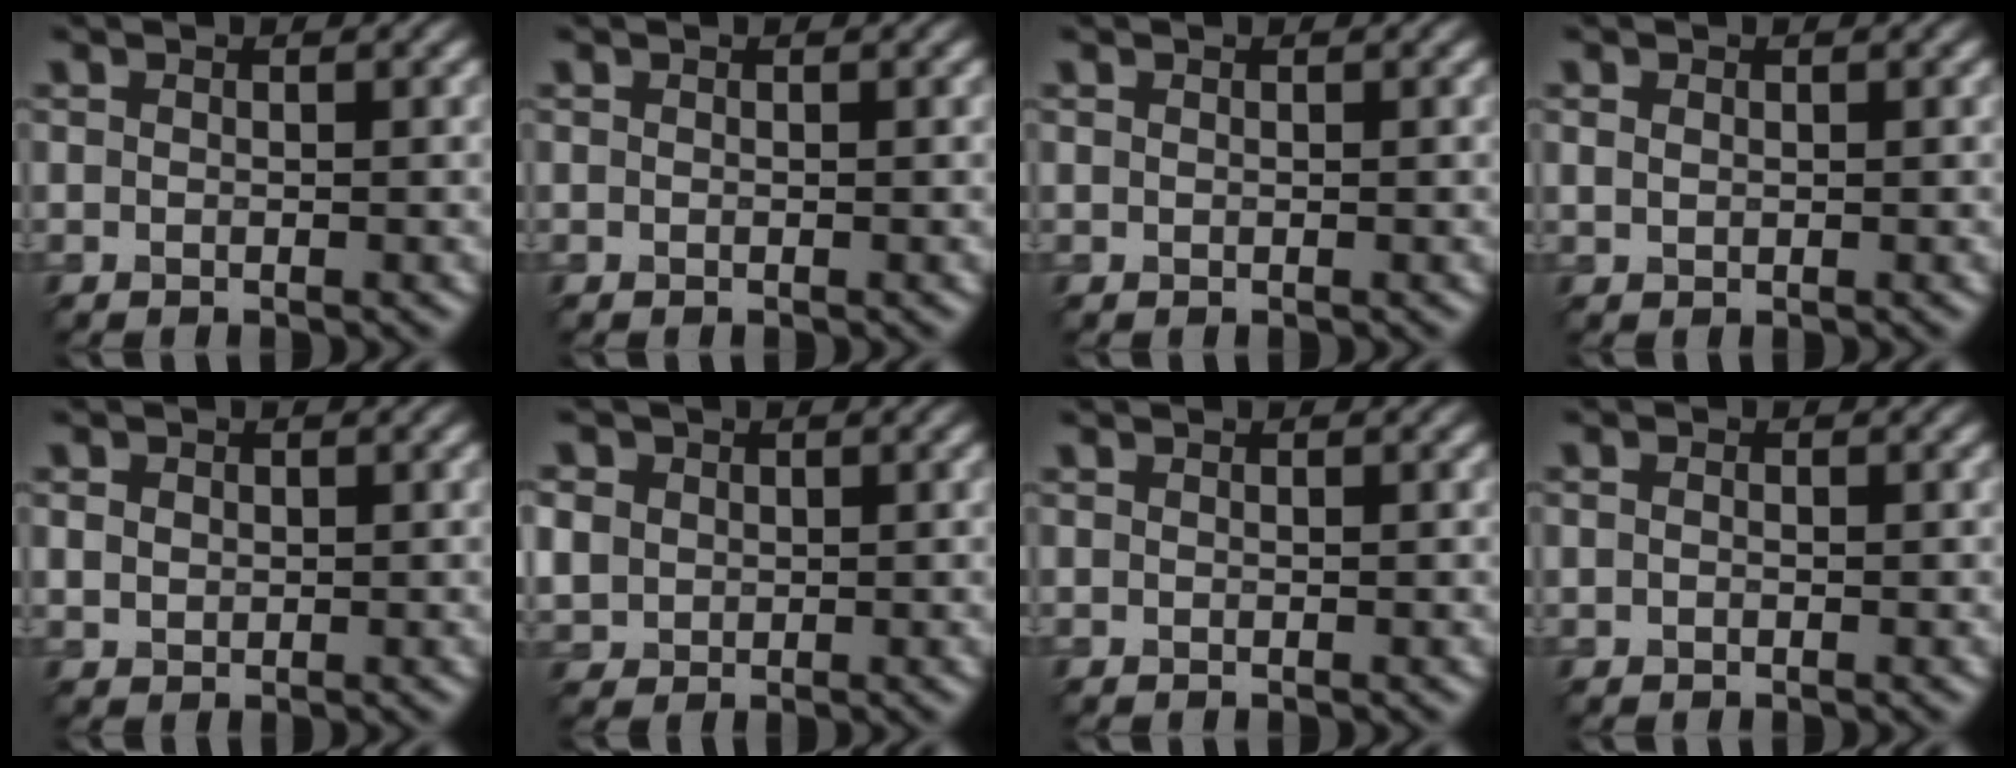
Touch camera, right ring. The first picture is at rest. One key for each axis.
{"total": 0.0}
{"total": 0.0}
{"total": 0.7, "fx": 0.3, "fy": 0.5, "fz": 0.5, "tx": -0.014, "ty": -0.003, "tz": 0.007}
{"total": 1.3, "fx": 0.3, "fy": 1.1, "fz": 0.6, "tx": -0.013, "ty": -0.003, "tz": 0.006}
{"total": 5.0, "fx": 1.4, "fy": 4.3, "fz": 2.2, "tx": -0.083, "ty": 0.018, "tz": 0.019}
{"total": 0.0}
{"total": 0.6, "fx": -0.1, "fy": 0.5, "fz": 0.4, "tx": -0.006, "ty": -0.002, "tz": -0.004}